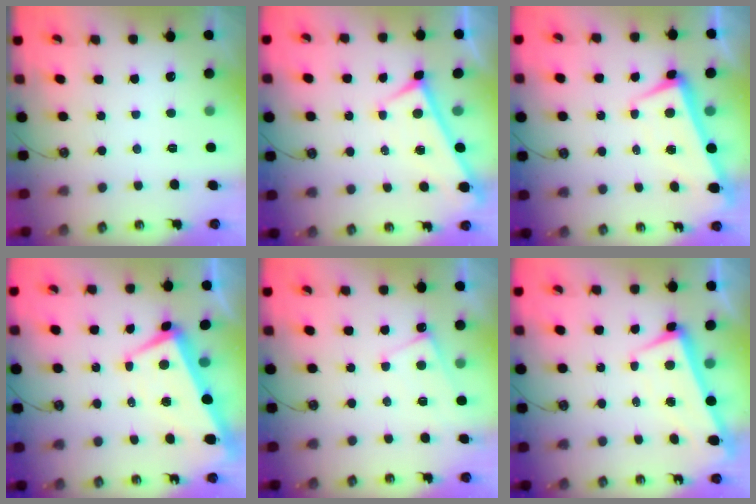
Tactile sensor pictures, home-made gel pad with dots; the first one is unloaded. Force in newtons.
{"total": 0.0}
{"total": 2.1, "press": 2.0, "slide": 0.7}
{"total": 2.0, "press": 1.6, "slide": 1.2}
{"total": 1.3, "press": 1.2, "slide": 0.4}
{"total": 1.8, "press": 0.8, "slide": 1.6}